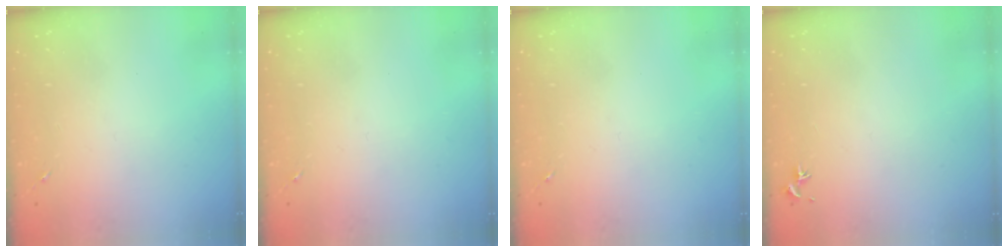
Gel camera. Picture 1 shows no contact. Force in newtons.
{"total": 0.0}
{"total": 0.0}
{"total": 0.7, "press": 0.5, "slide": 0.4}